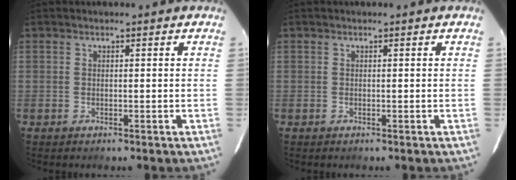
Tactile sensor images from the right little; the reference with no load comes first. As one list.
[{"total": 0.0}]